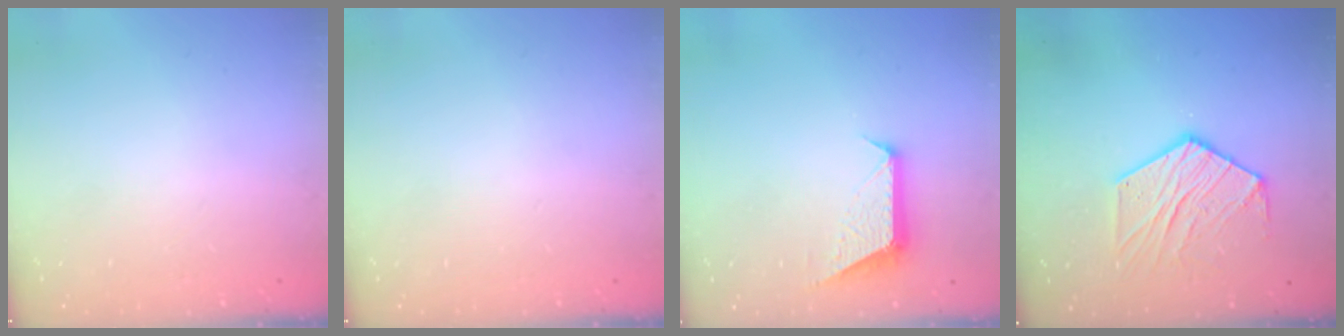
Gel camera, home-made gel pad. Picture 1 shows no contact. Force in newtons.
{"total": 0.0}
{"total": 9.0, "press": 9.0, "slide": 0.5}
{"total": 11.9, "press": 11.8, "slide": 0.7}